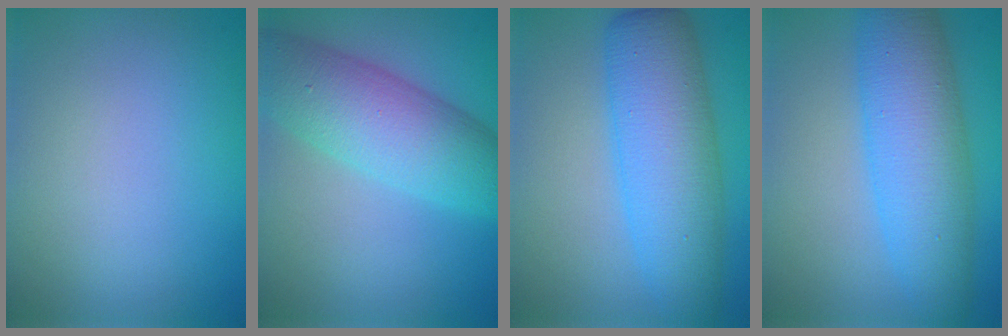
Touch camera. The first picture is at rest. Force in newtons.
{"total": 7.4, "press": 7.4, "slide": 0.2}
{"total": 7.6, "press": 7.6, "slide": 0.1}
{"total": 7.5, "press": 7.5, "slide": 0.1}